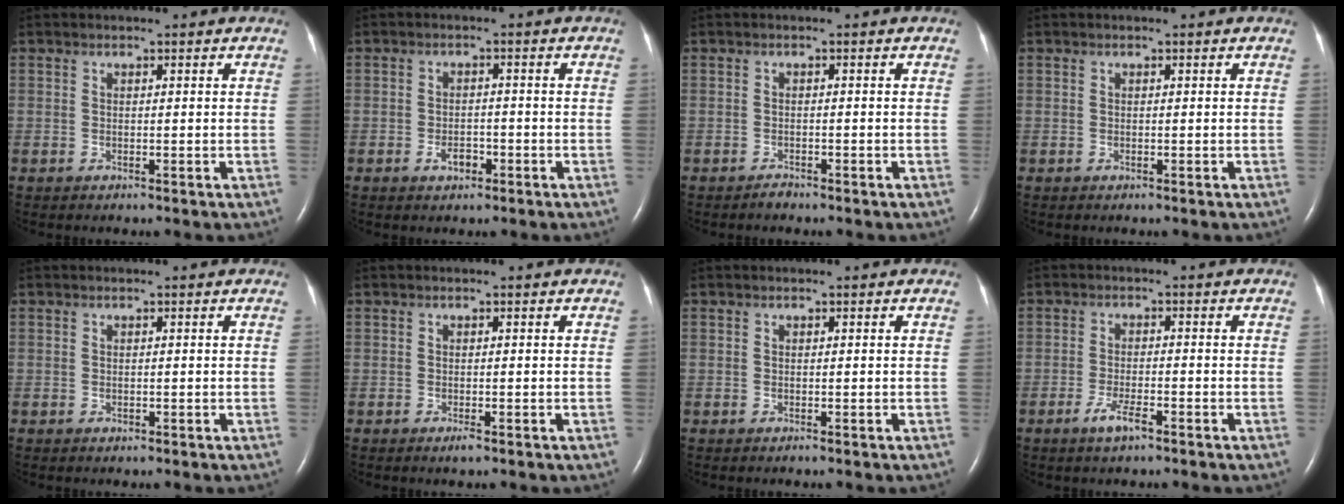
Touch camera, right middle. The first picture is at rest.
{"total": 2.6, "force": [-1.4, 1.5, 1.6], "torque": [-0.029, 0.003, -0.020]}
{"total": 0.7, "force": [-0.6, -0.1, 0.4], "torque": [-0.009, -0.001, -0.010]}
{"total": 0.0}
{"total": 0.0}
{"total": 0.8, "force": [-0.5, 0.1, 0.6], "torque": [-0.014, -0.002, -0.008]}
{"total": 0.0}
{"total": 3.4, "force": [-2.2, 0.5, 2.5], "torque": [-0.053, -0.003, -0.042]}